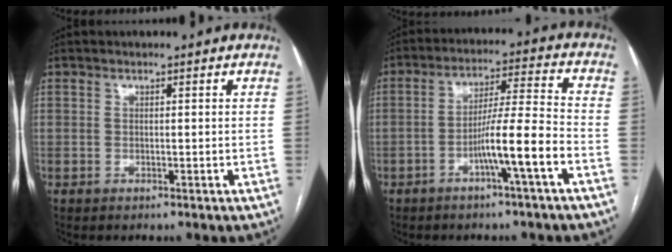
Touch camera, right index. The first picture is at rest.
{"total": 9.1, "force": [-4.0, -1.0, 8.1], "torque": [-0.141, 0.011, -0.070]}